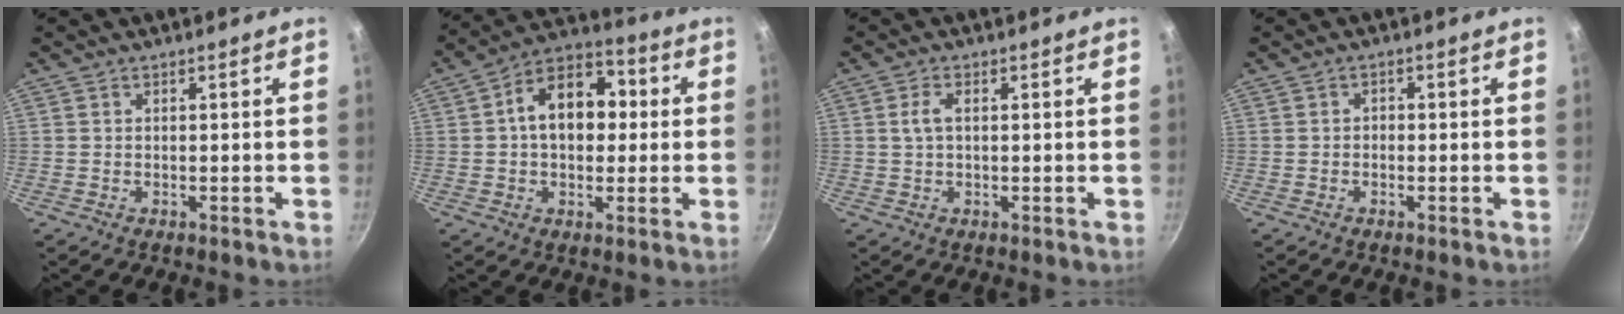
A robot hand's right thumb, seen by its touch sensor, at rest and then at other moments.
{"total": 13.9, "force": [1.5, 9.2, 10.3], "torque": [-0.128, 0.028, 0.012]}
{"total": 2.7, "force": [0.4, 1.3, 2.3], "torque": [-0.053, 0.008, 0.009]}
{"total": 1.1, "force": [-0.3, 0.9, 0.6], "torque": [0.001, 0.004, -0.011]}